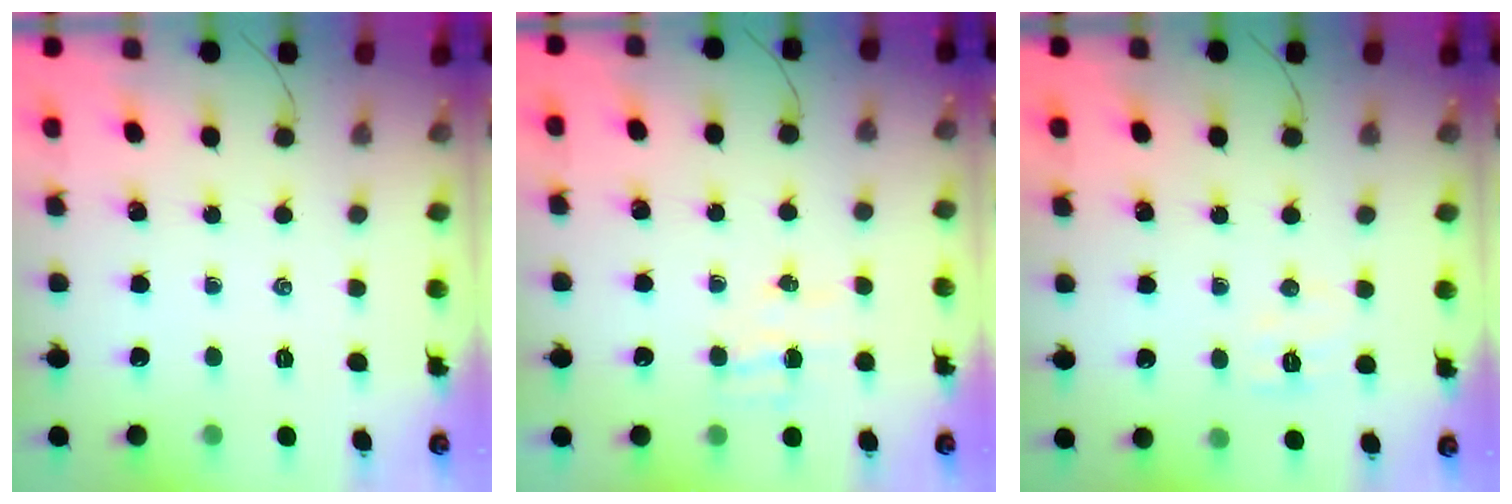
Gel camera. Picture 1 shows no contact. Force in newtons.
{"total": 5.6, "press": 5.5, "slide": 1.2}
{"total": 6.3, "press": 6.2, "slide": 1.4}